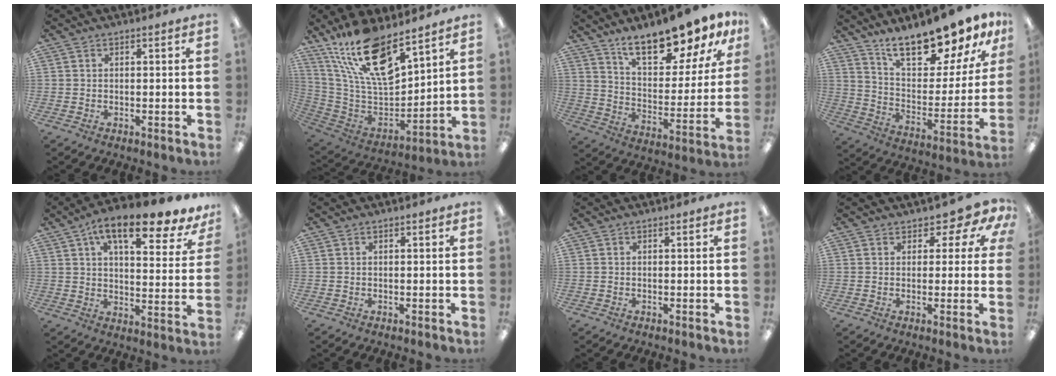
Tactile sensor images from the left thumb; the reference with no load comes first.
{"total": 20.3, "force": [14.1, 7.2, 12.6], "torque": [-0.242, -0.091, 0.249]}
{"total": 17.3, "force": [14.2, 5.2, 8.4], "torque": [-0.142, -0.089, 0.245]}
{"total": 18.3, "force": [15.7, 4.8, 8.0], "torque": [-0.130, -0.115, 0.270]}
{"total": 14.6, "force": [9.5, 4.8, 9.9], "torque": [-0.150, -0.045, 0.154]}
{"total": 0.0}
{"total": 0.0}
{"total": 5.2, "force": [2.6, 3.3, 3.1], "torque": [-0.035, -0.014, 0.043]}